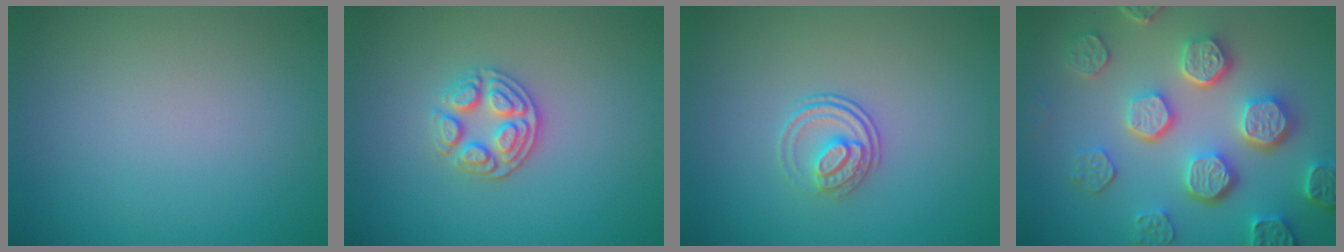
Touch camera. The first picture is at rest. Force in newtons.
{"total": 3.2, "press": 2.9, "slide": 1.4}
{"total": 2.3, "press": 1.7, "slide": 1.5}
{"total": 7.2, "press": 5.9, "slide": 4.1}